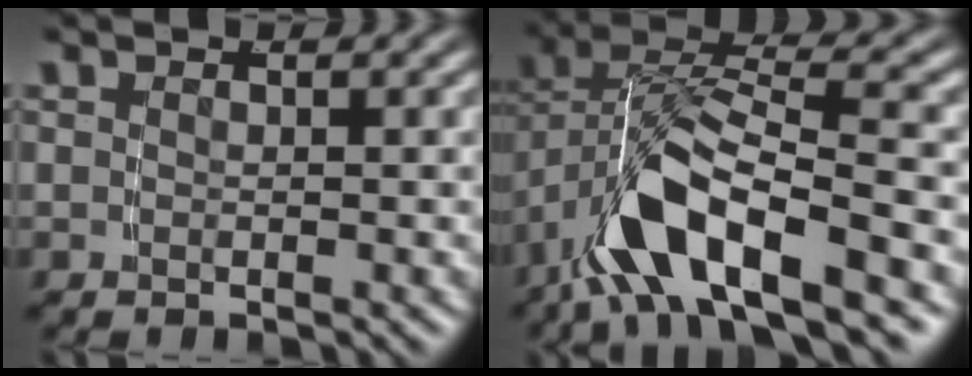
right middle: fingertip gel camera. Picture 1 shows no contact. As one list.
[{"total": 7.8, "force": [-2.4, 3.5, 6.6], "torque": [-0.145, -0.011, -0.031]}]